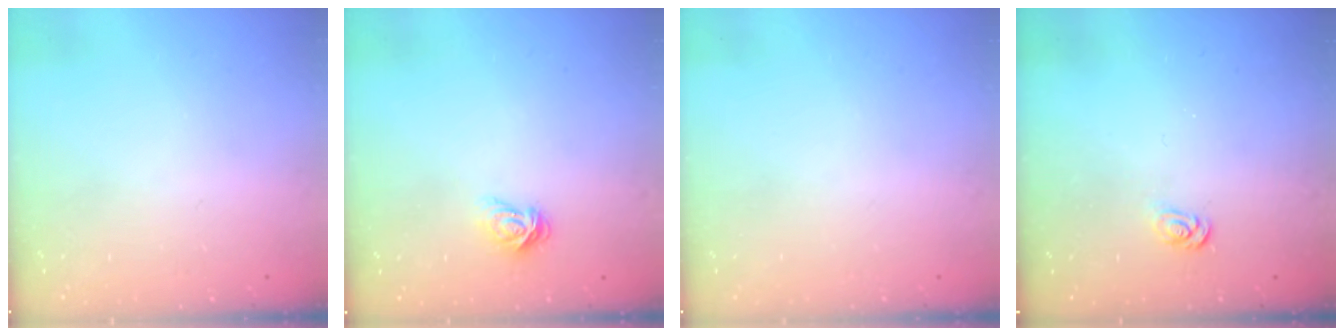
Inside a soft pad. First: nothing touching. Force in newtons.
{"total": 4.9, "press": 4.9, "slide": 0.7}
{"total": 0.0}
{"total": 2.6, "press": 2.6, "slide": 0.3}